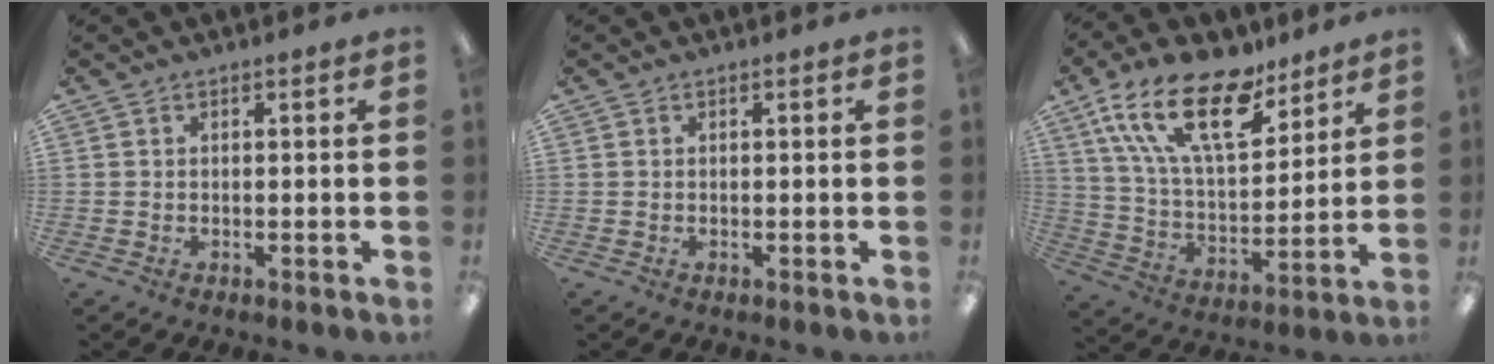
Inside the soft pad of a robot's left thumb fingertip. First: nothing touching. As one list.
[{"total": 0.0}, {"total": 22.1, "force": [13.6, 9.8, 14.3], "torque": [-0.266, -0.063, 0.240]}]